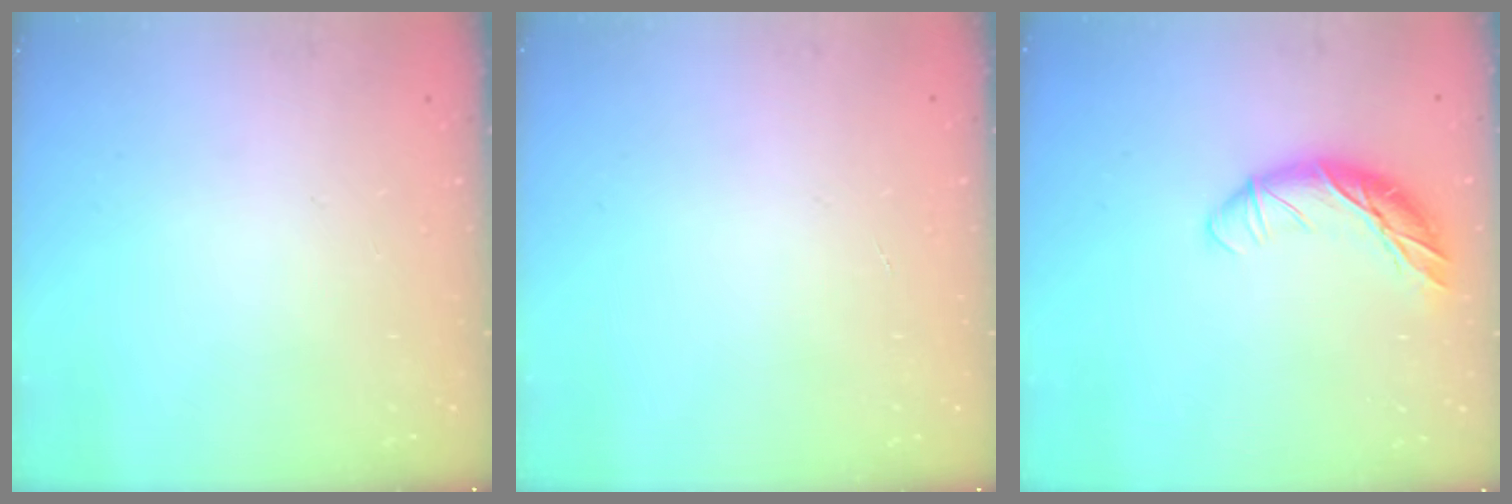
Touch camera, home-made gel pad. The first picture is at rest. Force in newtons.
{"total": 0.0}
{"total": 11.1, "press": 11.0, "slide": 1.8}